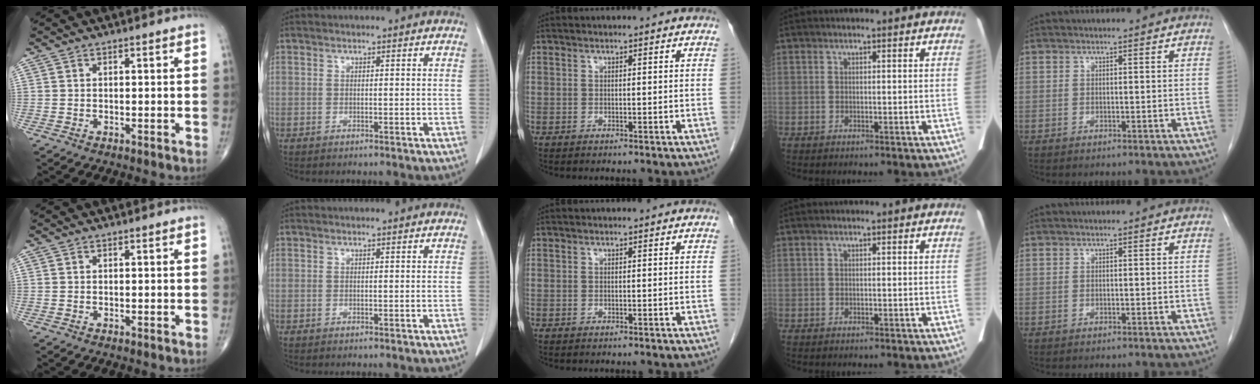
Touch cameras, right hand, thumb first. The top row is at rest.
{}